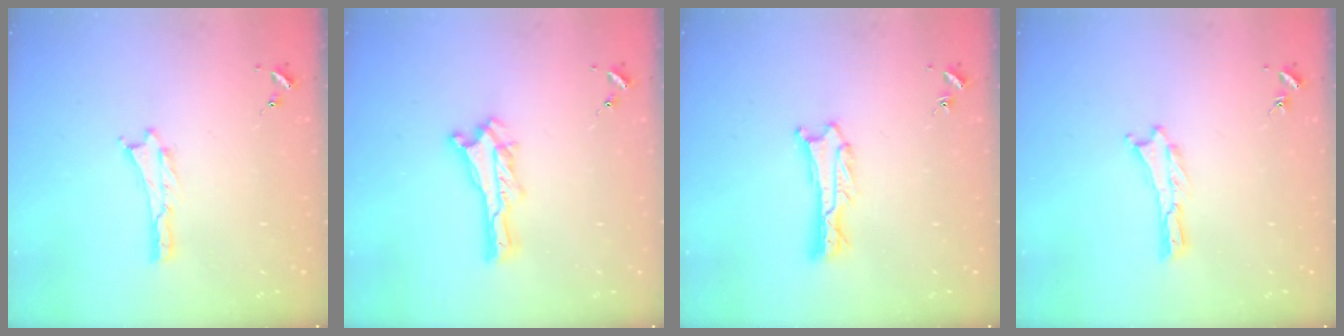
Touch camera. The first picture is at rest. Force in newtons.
{"total": 0.0}
{"total": 0.9, "press": 0.9, "slide": 0.1}
{"total": 0.0}